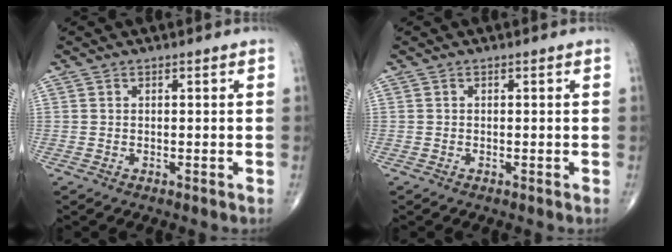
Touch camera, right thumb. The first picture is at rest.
{"total": 0.0}